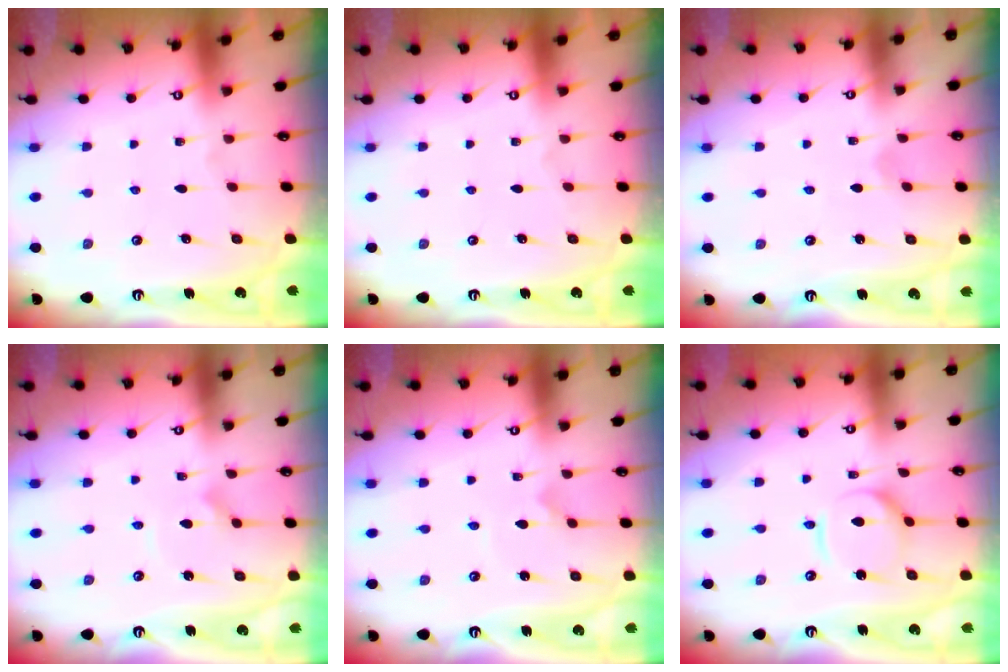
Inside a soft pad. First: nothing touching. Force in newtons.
{"total": 0.0}
{"total": 0.7, "press": 0.7, "slide": 0.1}
{"total": 2.6, "press": 2.6, "slide": 0.3}
{"total": 2.9, "press": 2.9, "slide": 0.1}
{"total": 7.8, "press": 7.8, "slide": 0.8}